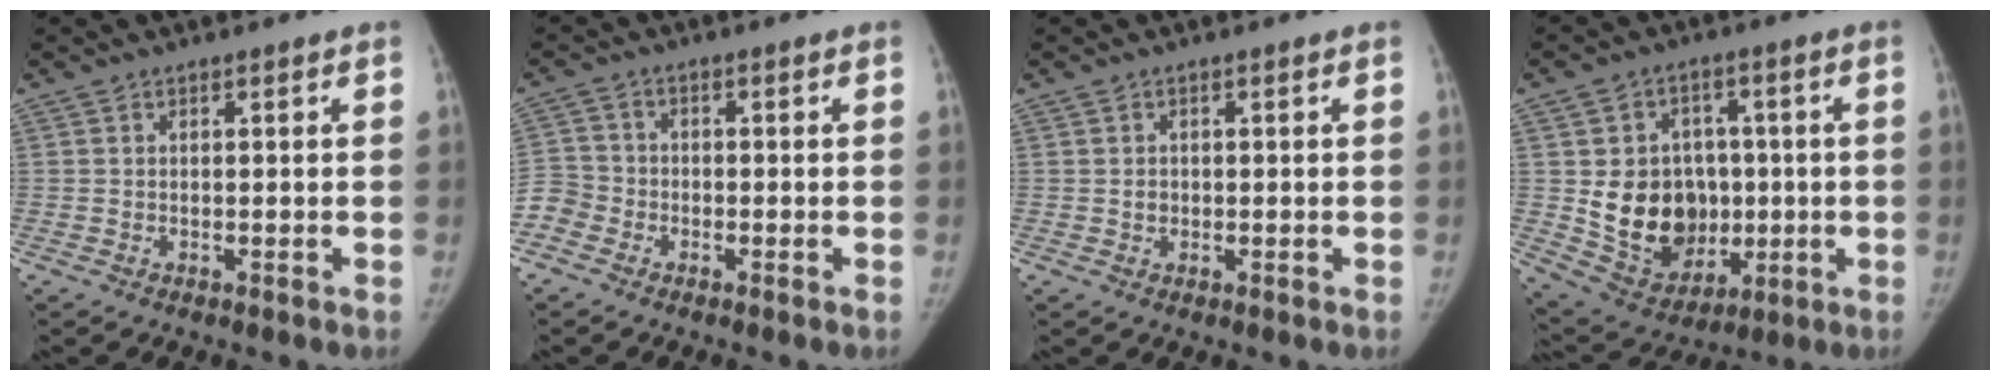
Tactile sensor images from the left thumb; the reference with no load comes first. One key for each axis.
{"total": 4.5, "fx": -2.6, "fy": 3.6, "fz": 0.7, "tx": -0.001, "ty": 0.011, "tz": -0.061}
{"total": 1.1, "fx": 0.1, "fy": 1.1, "fz": 0.3, "tx": 0.000, "ty": 0.003, "tz": 0.002}
{"total": 15.6, "fx": -0.5, "fy": 12.8, "fz": 9.0, "tx": -0.098, "ty": 0.002, "tz": 0.017}